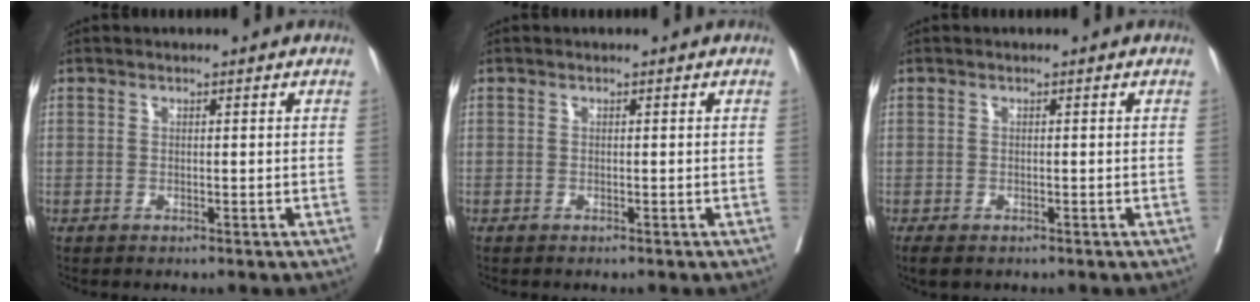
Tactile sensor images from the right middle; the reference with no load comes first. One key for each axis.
{"total": 0.8, "fx": -0.7, "fy": 0.1, "fz": 0.3, "tx": 0.000, "ty": 0.000, "tz": -0.010}
{"total": 3.1, "fx": -2.2, "fy": 1.3, "fz": 1.6, "tx": -0.028, "ty": -0.009, "tz": -0.031}